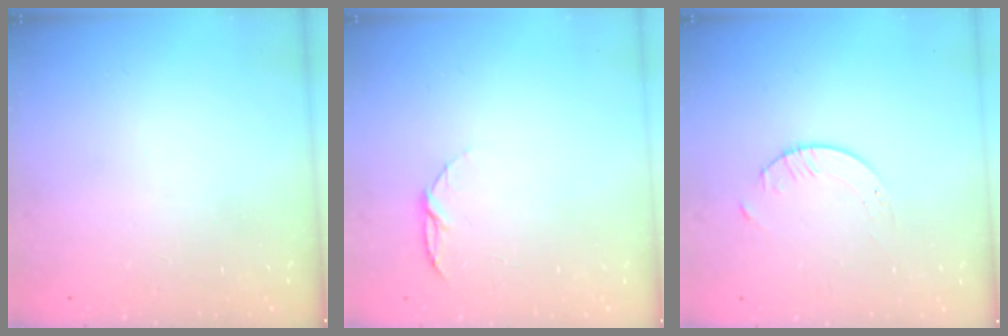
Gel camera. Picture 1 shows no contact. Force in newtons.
{"total": 4.9, "press": 4.8, "slide": 0.6}
{"total": 1.7, "press": 1.7, "slide": 0.2}